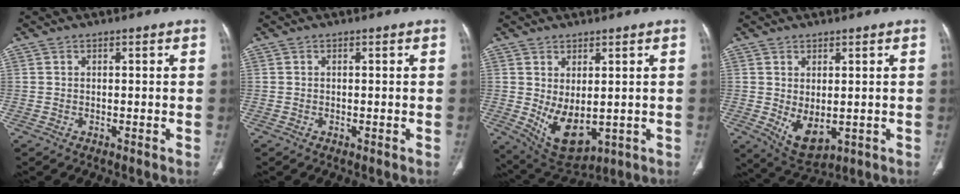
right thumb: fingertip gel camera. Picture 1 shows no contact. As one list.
[{"total": 0.0}, {"total": 9.4, "force": [-0.5, 5.1, 7.8], "torque": [-0.122, -0.015, 0.020]}, {"total": 6.9, "force": [-0.7, 3.8, 5.7], "torque": [-0.085, -0.012, 0.012]}]